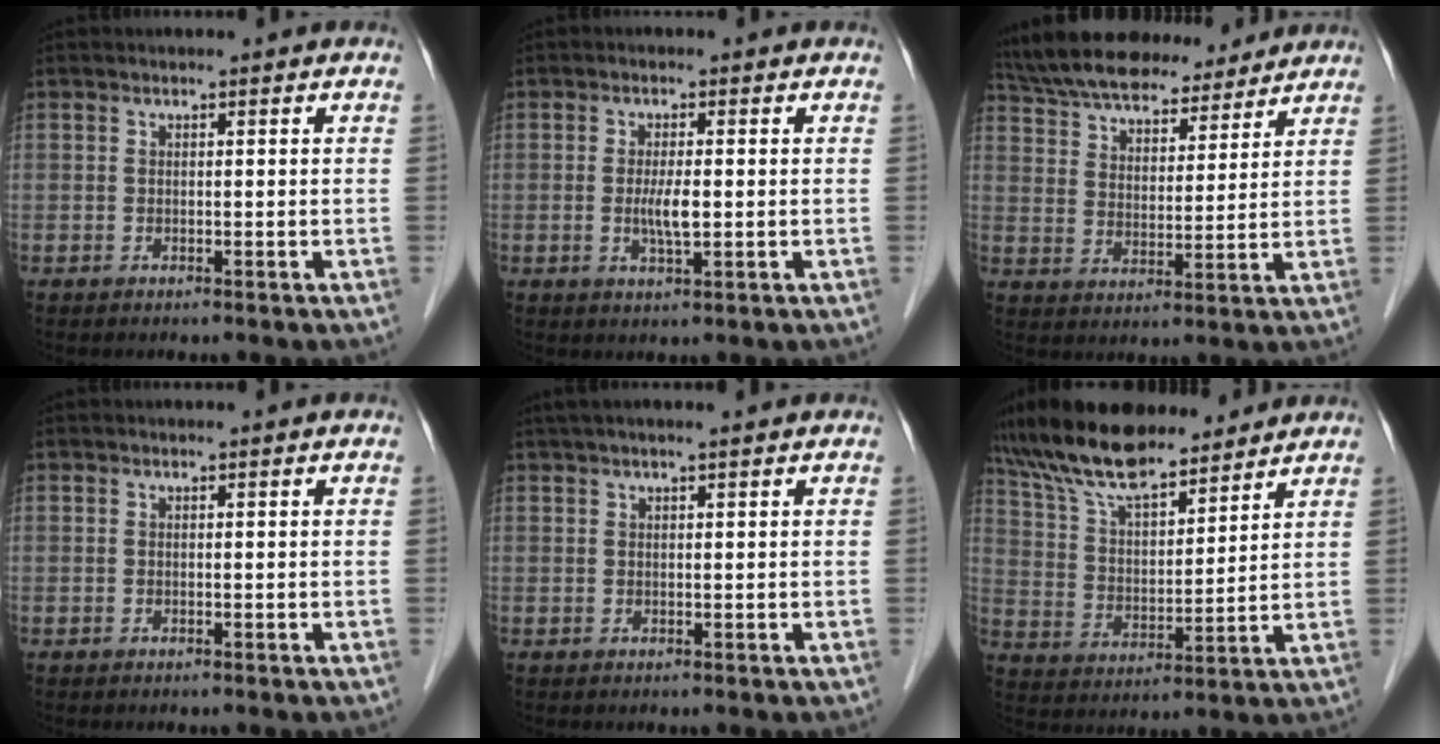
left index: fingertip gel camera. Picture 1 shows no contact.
{"total": 3.4, "force": [-0.3, 0.6, 3.3], "torque": [-0.068, -0.006, -0.004]}
{"total": 19.4, "force": [17.2, 5.4, 7.1], "torque": [-0.135, 0.032, 0.273]}
{"total": 0.0}
{"total": 4.9, "force": [3.9, 0.2, 3.0], "torque": [-0.047, 0.035, 0.063]}
{"total": 14.0, "force": [12.2, 3.5, 6.0], "torque": [-0.114, 0.021, 0.226]}